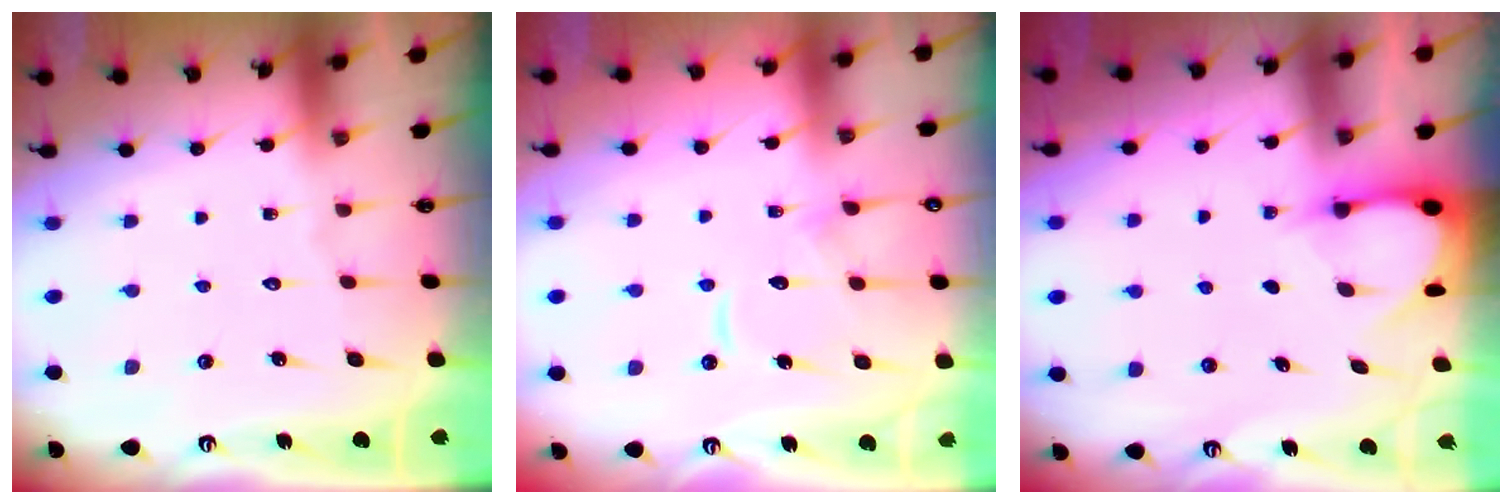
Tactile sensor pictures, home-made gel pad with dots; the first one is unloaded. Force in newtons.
{"total": 11.5, "press": 11.5, "slide": 1.2}
{"total": 3.2, "press": 3.1, "slide": 0.4}